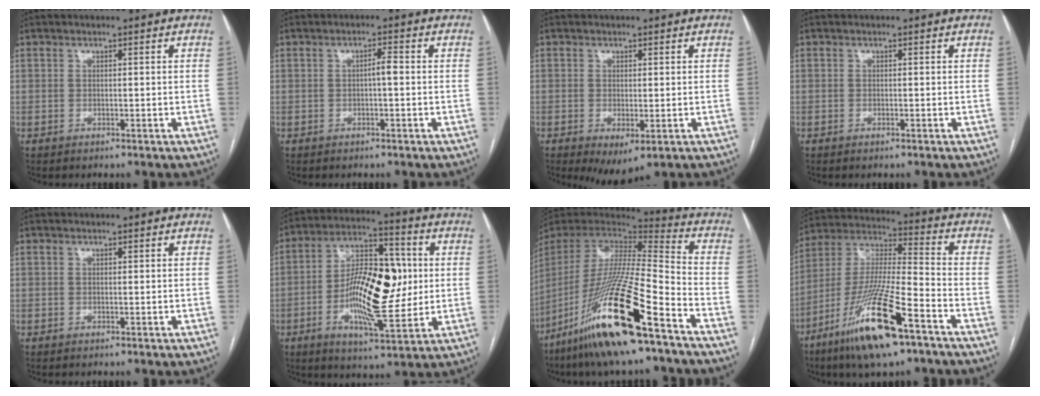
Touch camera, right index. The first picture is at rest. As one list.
[{"total": 1.8, "force": [-0.1, 0.3, 1.8], "torque": [-0.029, 0.005, -0.001]}, {"total": 4.4, "force": [-1.8, 1.6, 3.7], "torque": [-0.053, -0.015, -0.013]}, {"total": 0.0}, {"total": 0.0}, {"total": 16.8, "force": [-0.8, 5.5, 15.9], "torque": [-0.282, 0.015, -0.014]}, {"total": 25.4, "force": [-15.1, 1.9, 20.3], "torque": [-0.425, -0.059, -0.287]}, {"total": 18.5, "force": [-10.3, 2.2, 15.1], "torque": [-0.330, -0.042, -0.189]}]